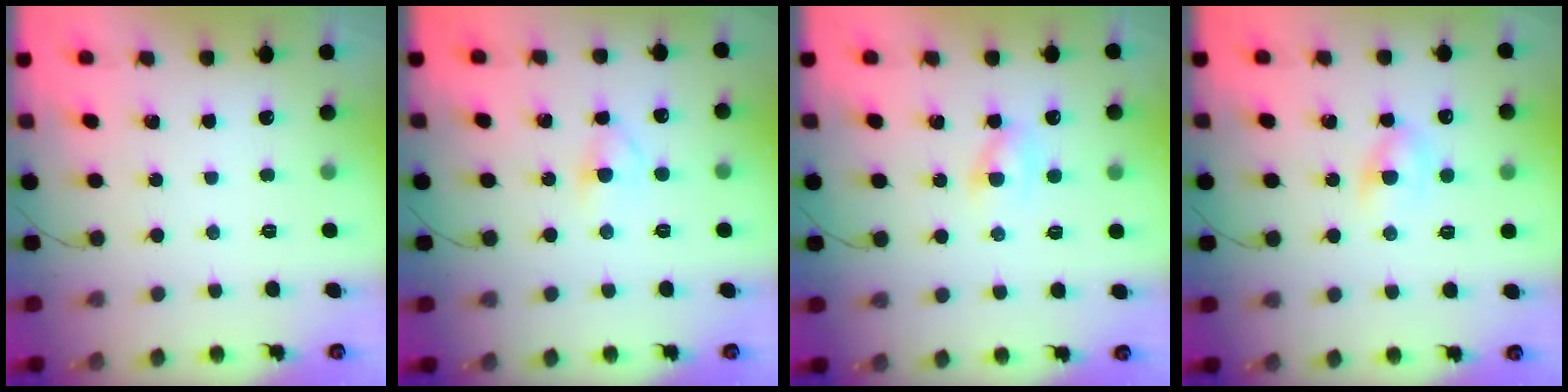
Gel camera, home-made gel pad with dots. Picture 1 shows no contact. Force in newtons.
{"total": 4.1, "press": 3.9, "slide": 1.1}
{"total": 2.8, "press": 2.5, "slide": 1.3}
{"total": 4.9, "press": 4.7, "slide": 1.1}